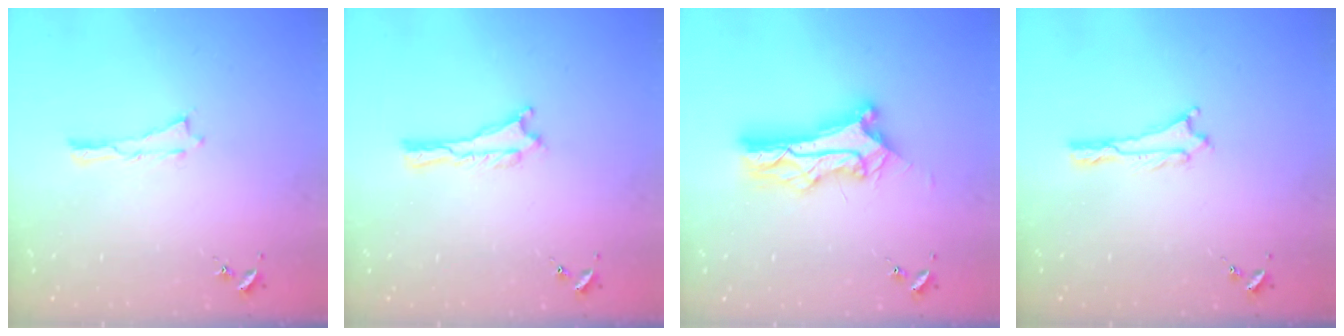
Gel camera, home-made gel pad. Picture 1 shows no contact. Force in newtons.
{"total": 0.0}
{"total": 11.0, "press": 11.0, "slide": 0.9}
{"total": 0.0}